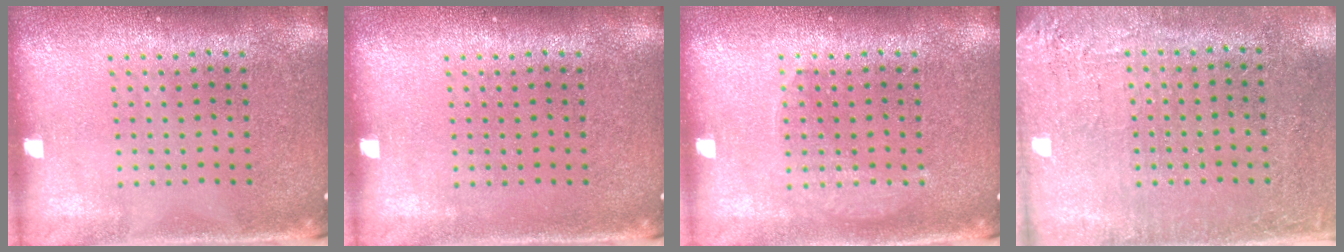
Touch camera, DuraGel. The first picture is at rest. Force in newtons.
{"total": 0.0}
{"total": 1.3, "press": 1.3, "slide": 0.2}
{"total": 2.7, "press": 2.4, "slide": 1.2}